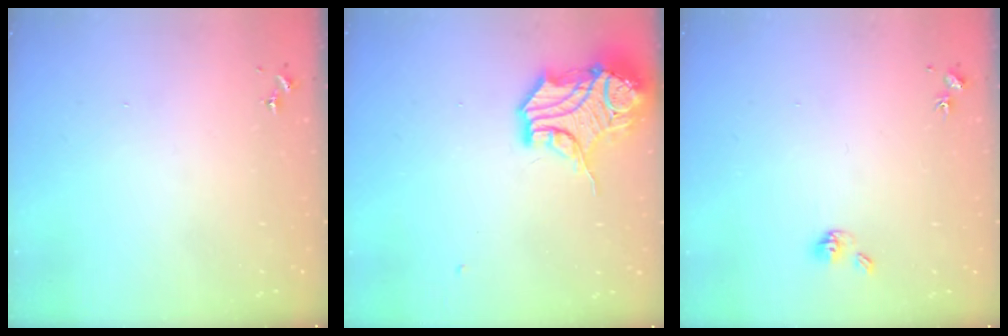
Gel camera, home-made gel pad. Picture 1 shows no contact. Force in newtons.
{"total": 15.8, "press": 15.6, "slide": 2.2}
{"total": 5.8, "press": 5.3, "slide": 2.3}